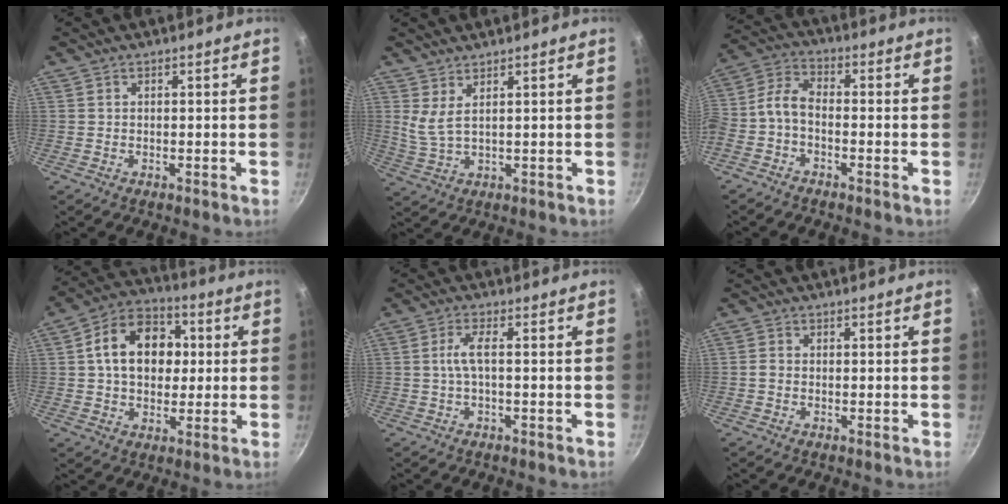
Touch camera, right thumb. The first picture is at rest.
{"total": 3.8, "force": [2.1, 0.9, 3.1], "torque": [-0.063, -0.027, 0.045]}
{"total": 6.3, "force": [-2.3, 3.4, 4.8], "torque": [-0.116, 0.039, -0.060]}
{"total": 14.7, "force": [2.0, 10.9, 9.6], "torque": [-0.121, 0.021, 0.018]}
{"total": 3.5, "force": [-0.4, 0.6, 3.4], "torque": [-0.081, 0.010, -0.007]}
{"total": 1.2, "force": [-0.4, 0.9, 0.7], "torque": [-0.015, 0.006, -0.009]}